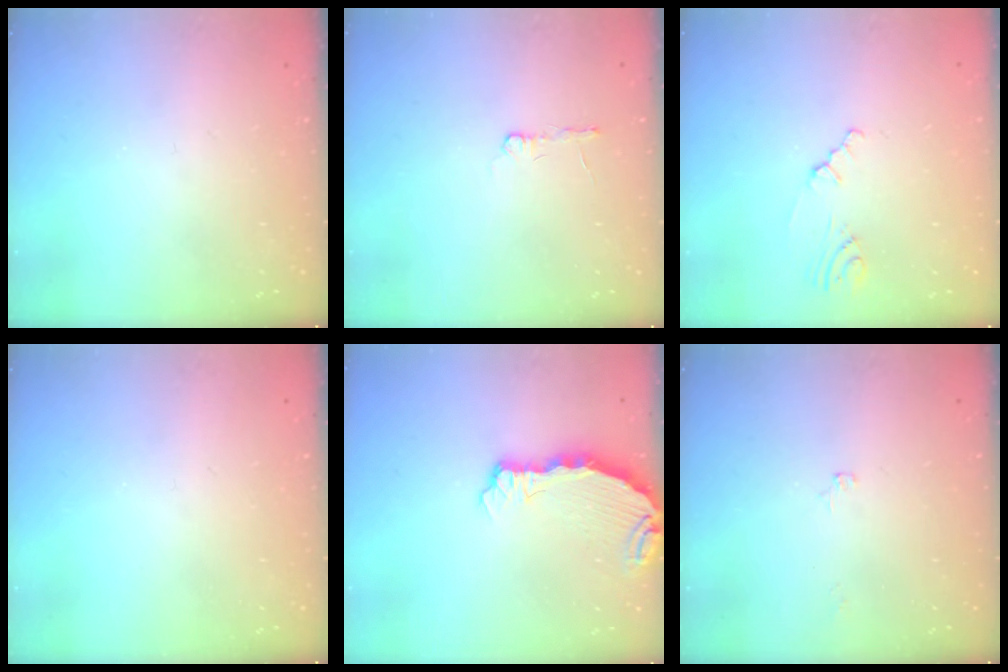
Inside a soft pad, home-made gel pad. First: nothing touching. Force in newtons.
{"total": 2.7, "press": 2.7, "slide": 0.4}
{"total": 1.1, "press": 1.1, "slide": 0.4}
{"total": 0.0}
{"total": 5.2, "press": 5.0, "slide": 1.2}
{"total": 4.4, "press": 3.6, "slide": 2.5}